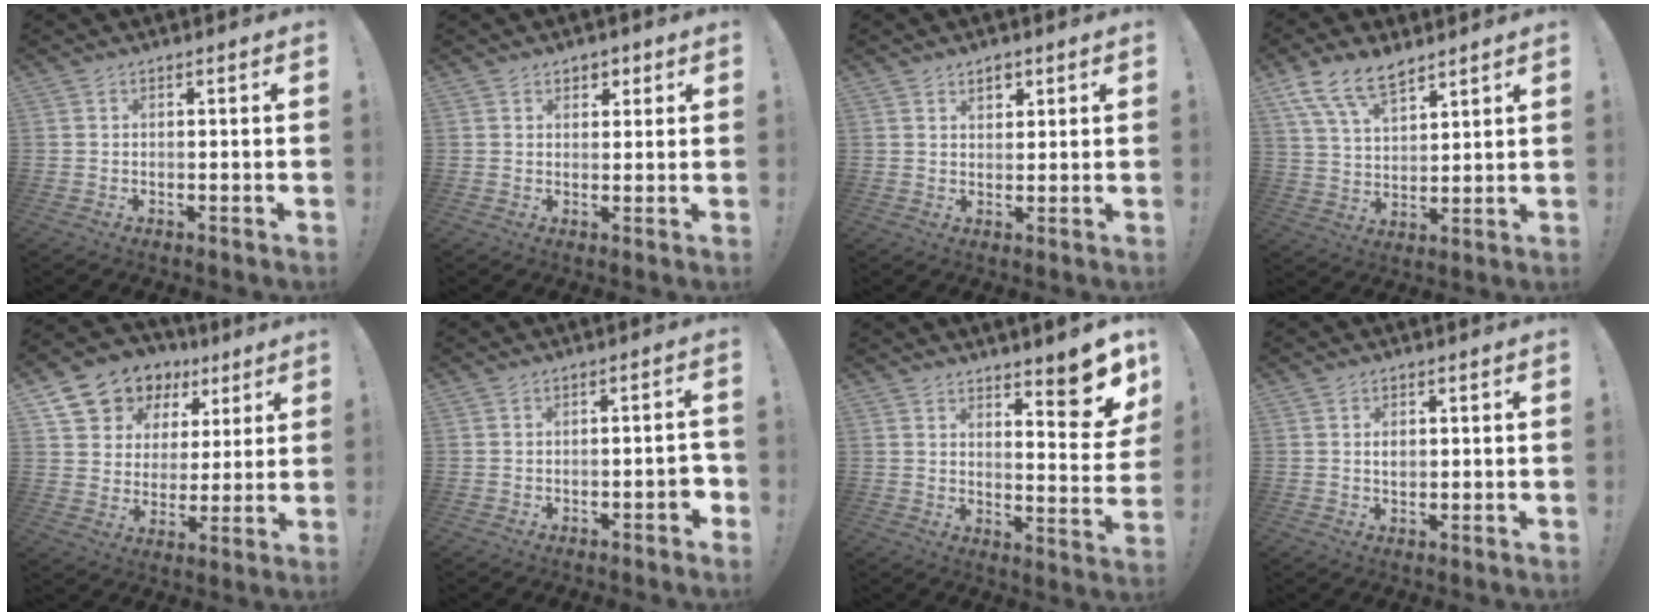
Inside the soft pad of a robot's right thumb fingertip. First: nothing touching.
{"total": 2.9, "force": [1.4, 2.4, 1.0], "torque": [-0.003, -0.003, 0.023]}
{"total": 3.5, "force": [2.1, 2.4, 1.4], "torque": [-0.003, -0.014, 0.034]}
{"total": 11.6, "force": [8.4, 5.1, 6.1], "torque": [-0.117, -0.039, 0.161]}
{"total": 11.6, "force": [7.0, 8.7, 3.1], "torque": [-0.048, -0.051, 0.140]}
{"total": 3.9, "force": [-1.5, 1.5, 3.2], "torque": [-0.043, 0.008, -0.025]}
{"total": 9.5, "force": [7.0, 1.7, 6.1], "torque": [-0.057, -0.067, 0.114]}
{"total": 1.6, "force": [0.1, 1.0, 1.3], "torque": [-0.016, -0.001, -0.001]}